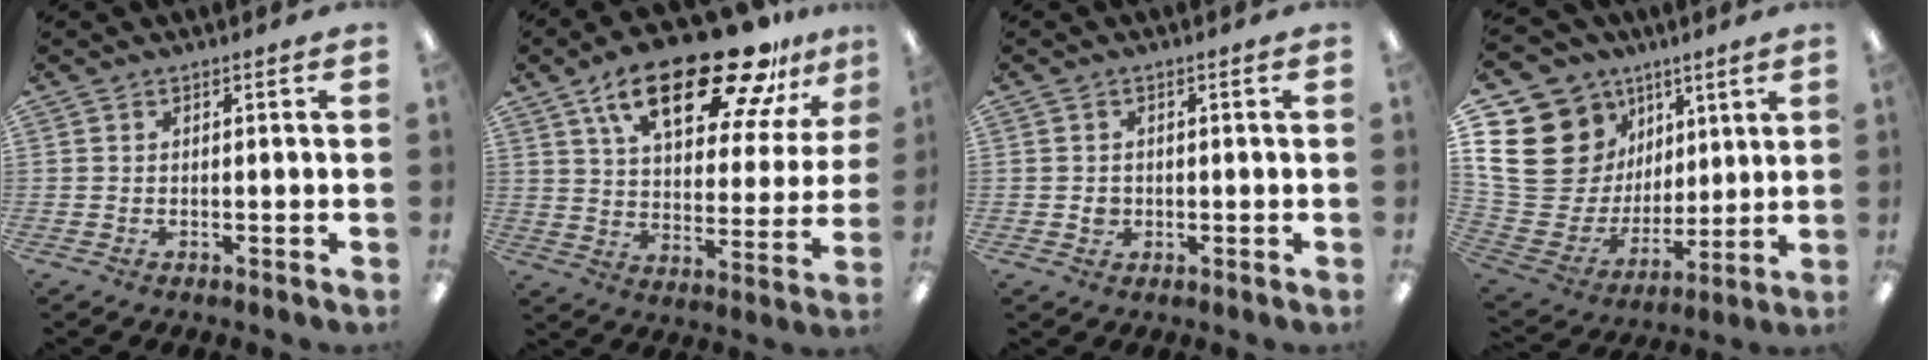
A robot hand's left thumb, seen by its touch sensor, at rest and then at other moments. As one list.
[{"total": 25.3, "force": [16.1, 9.8, 16.9], "torque": [-0.260, -0.085, 0.265]}, {"total": 2.4, "force": [-0.2, 2.2, 0.8], "torque": [-0.007, 0.001, -0.008]}, {"total": 22.4, "force": [7.6, 18.5, 10.0], "torque": [-0.200, -0.055, 0.175]}]